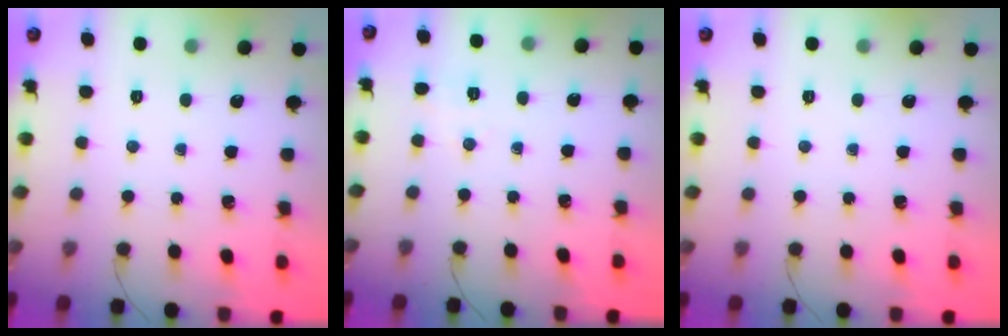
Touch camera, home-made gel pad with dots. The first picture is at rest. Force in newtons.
{"total": 1.7, "press": 1.0, "slide": 1.3}
{"total": 0.0}